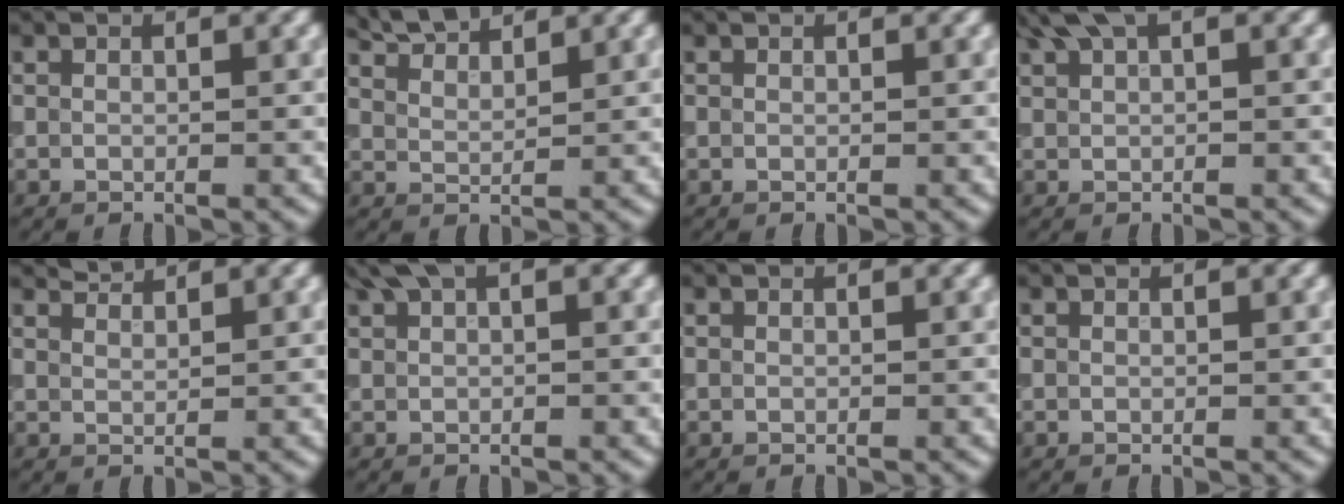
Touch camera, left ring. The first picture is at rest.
{"total": 3.4, "force": [3.2, 0.5, 0.9], "torque": [-0.017, 0.006, 0.058]}
{"total": 0.0}
{"total": 2.9, "force": [1.9, 0.8, 2.0], "torque": [-0.037, 0.012, 0.039]}
{"total": 1.7, "force": [1.7, 0.1, 0.3], "torque": [-0.007, 0.001, 0.028]}
{"total": 2.4, "force": [1.6, 0.7, 1.6], "torque": [-0.028, 0.009, 0.031]}
{"total": 0.0}
{"total": 0.0}